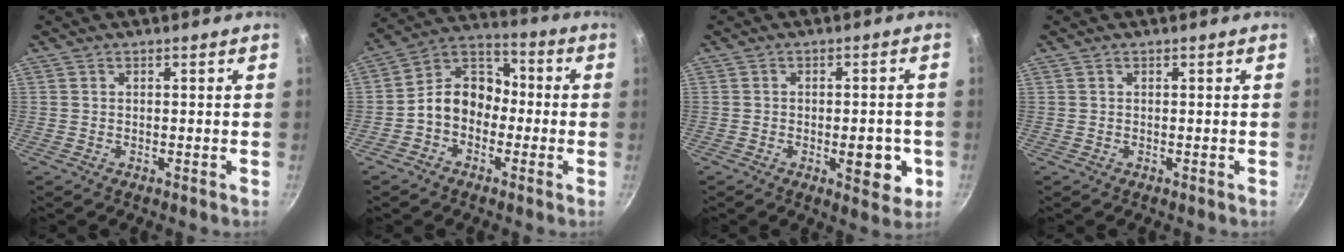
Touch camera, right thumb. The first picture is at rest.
{"total": 10.3, "force": [-2.3, 8.1, 6.0], "torque": [-0.060, 0.048, -0.065]}
{"total": 7.7, "force": [-2.0, 3.6, 6.5], "torque": [-0.056, 0.005, -0.023]}
{"total": 0.0}